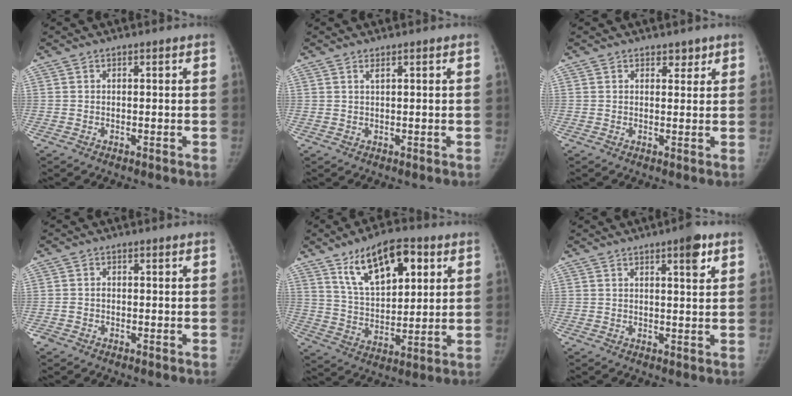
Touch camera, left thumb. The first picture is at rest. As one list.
[{"total": 0.5, "force": [0.4, -0.1, 0.3], "torque": [-0.007, -0.002, 0.010]}, {"total": 2.0, "force": [1.5, 1.2, 0.6], "torque": [0.012, -0.008, 0.016]}, {"total": 1.3, "force": [-0.6, 1.1, 0.3], "torque": [0.001, 0.005, -0.013]}, {"total": 14.9, "force": [7.2, 7.2, 10.9], "torque": [-0.143, -0.026, 0.128]}, {"total": 4.6, "force": [2.4, 1.1, 3.7], "torque": [-0.046, -0.010, 0.031]}]